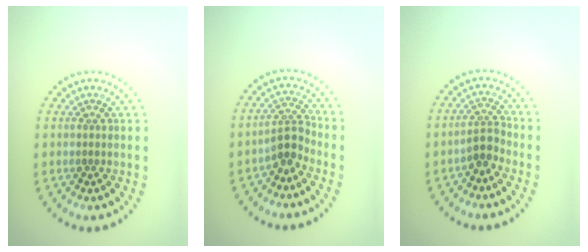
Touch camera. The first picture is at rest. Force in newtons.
{"total": 2.5, "press": 1.8, "slide": 1.7}
{"total": 2.0, "press": 1.5, "slide": 1.3}